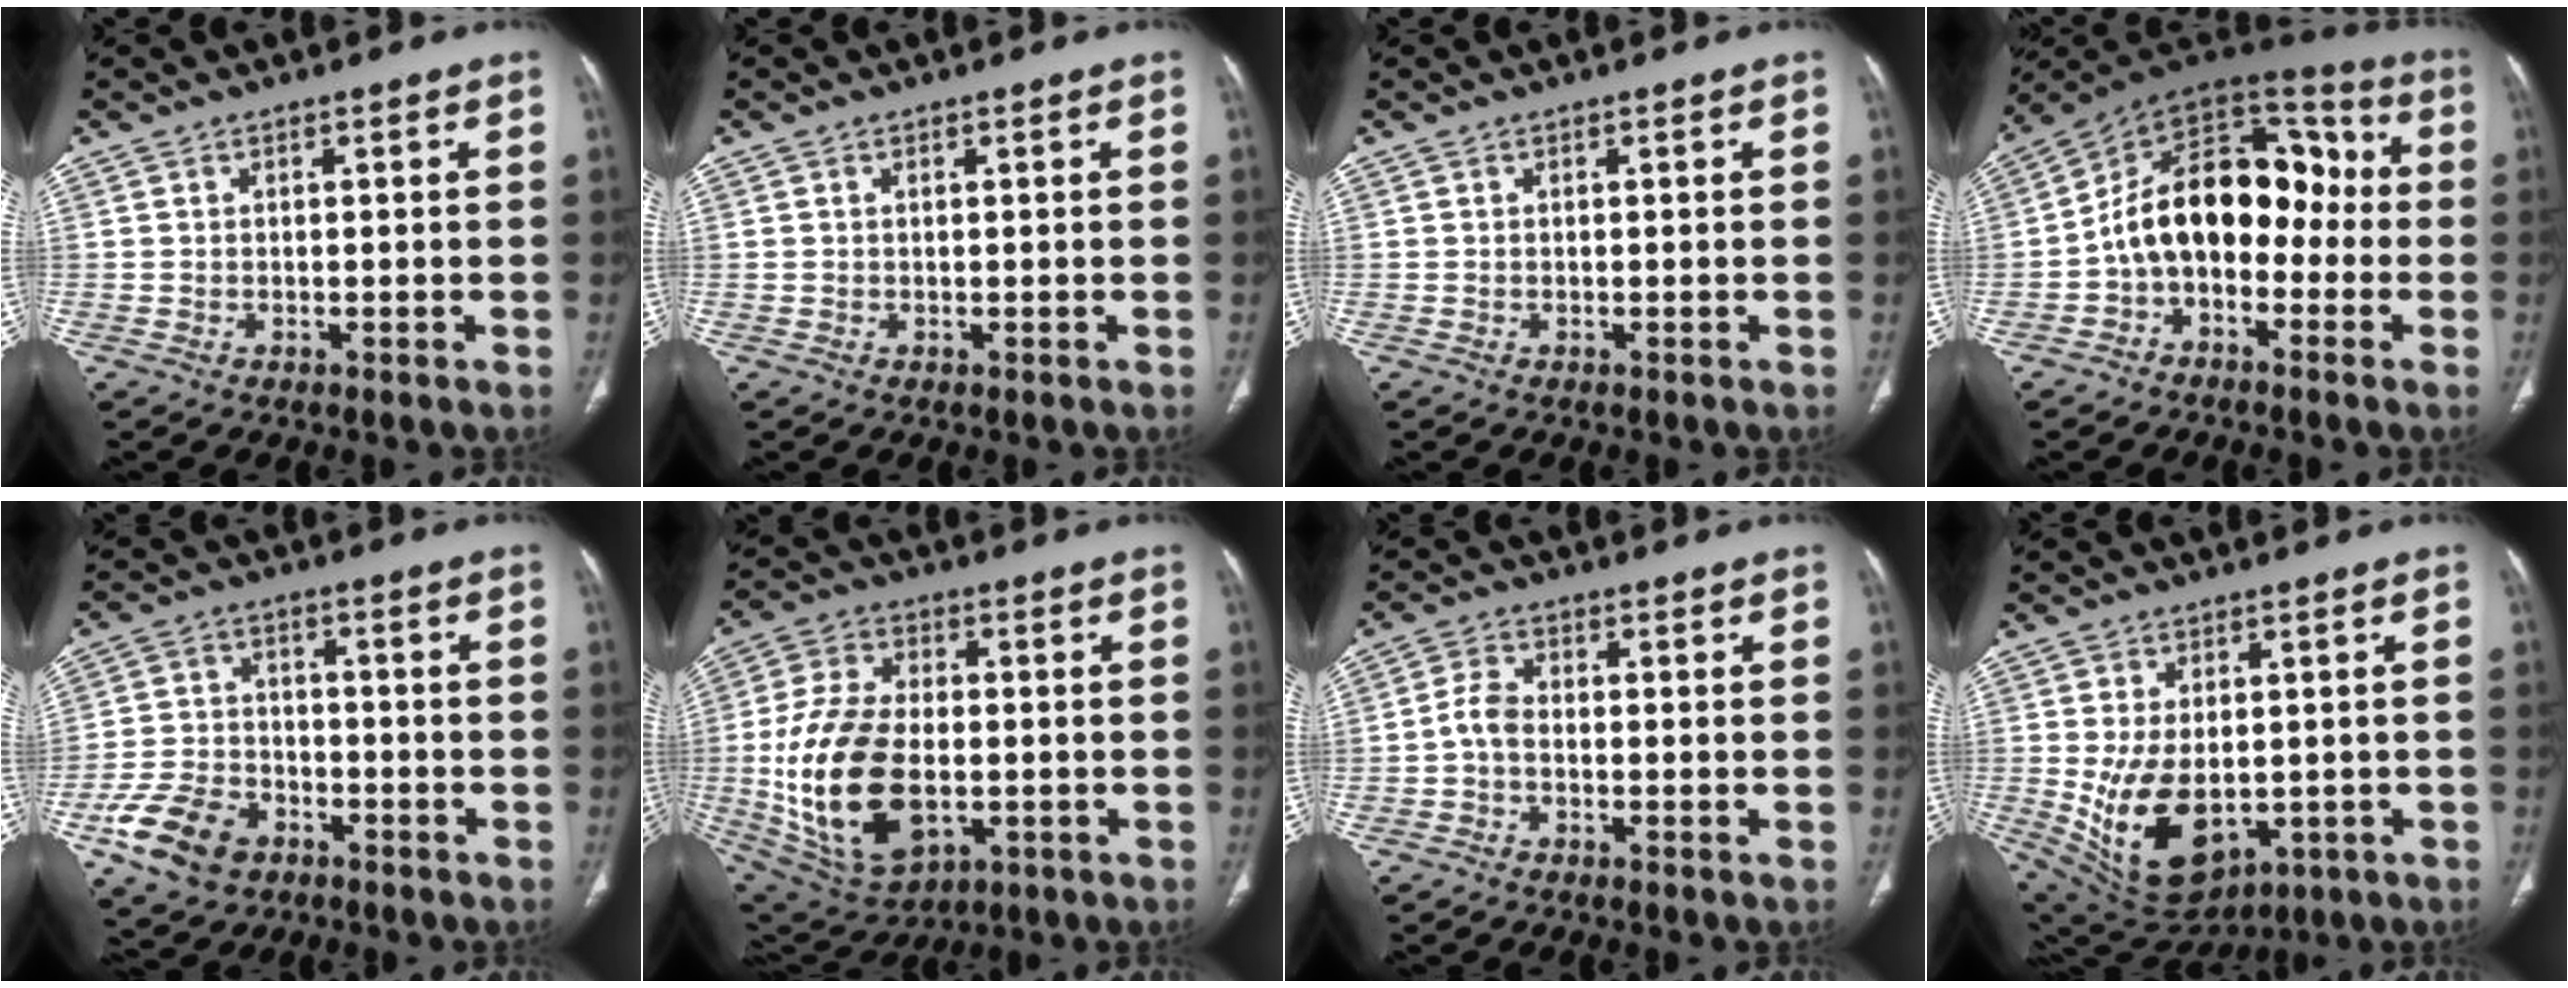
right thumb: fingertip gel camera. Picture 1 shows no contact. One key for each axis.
{"total": 0.0}
{"total": 0.0}
{"total": 17.4, "fx": -2.5, "fy": 11.6, "fz": 12.7, "tx": -0.165, "ty": 0.076, "tz": -0.053}
{"total": 11.4, "fx": -5.9, "fy": 7.8, "fz": 6.0, "tx": -0.104, "ty": 0.024, "tz": -0.103}
{"total": 21.5, "fx": -3.0, "fy": 12.8, "fz": 17.1, "tx": -0.321, "ty": 0.000, "tz": -0.033}
{"total": 3.3, "fx": -1.0, "fy": 2.0, "fz": 2.5, "tx": -0.051, "ty": 0.013, "tz": -0.026}
{"total": 15.0, "fx": -2.2, "fy": 9.5, "fz": 11.5, "tx": -0.189, "ty": -0.011, "tz": -0.001}